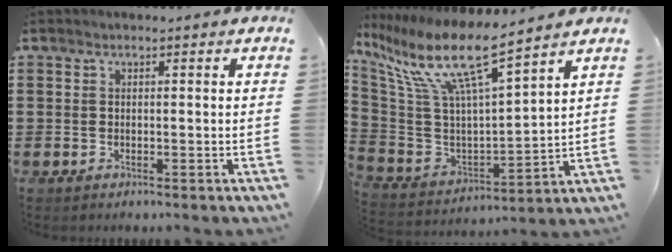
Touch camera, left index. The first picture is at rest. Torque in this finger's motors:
{"motor_torque": [1.17, 0.97, 1.05, 0.21]}